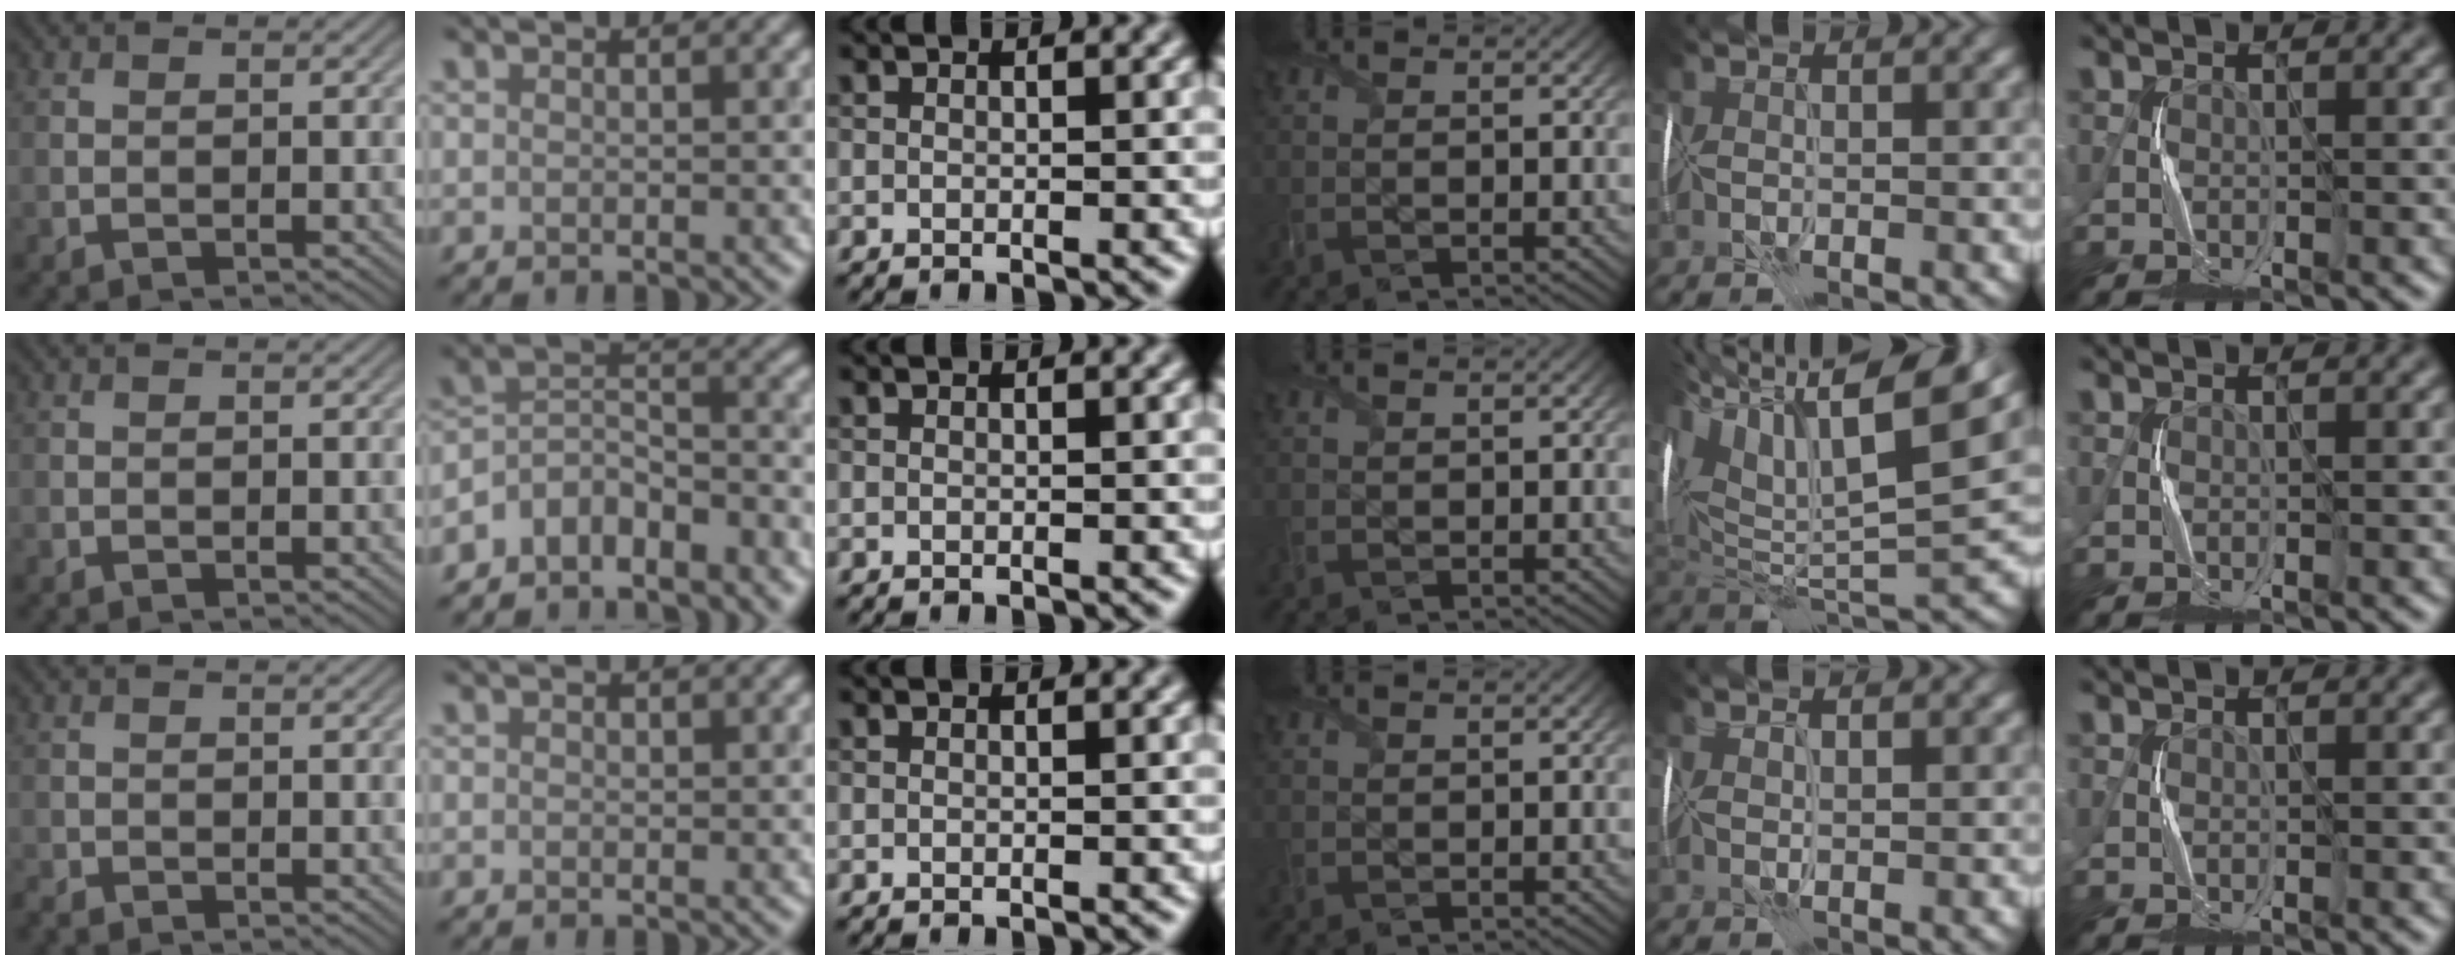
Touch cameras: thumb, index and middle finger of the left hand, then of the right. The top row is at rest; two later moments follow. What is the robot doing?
{"motion": "wrap", "object": "plastic wrap"}